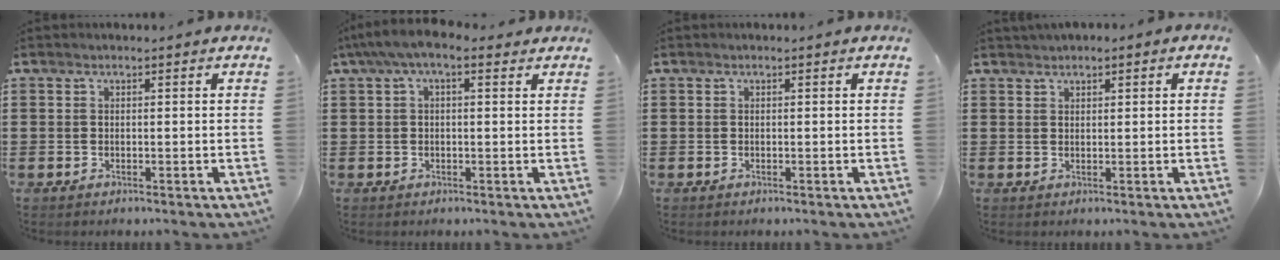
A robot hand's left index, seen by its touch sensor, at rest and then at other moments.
{"total": 4.1, "force": [1.2, 1.4, 3.6], "torque": [-0.070, 0.009, 0.019]}
{"total": 0.0}
{"total": 1.2, "force": [1.0, 0.5, 0.3], "torque": [-0.008, 0.004, 0.020]}